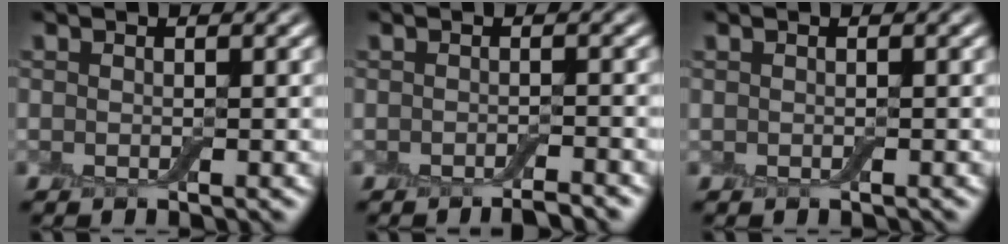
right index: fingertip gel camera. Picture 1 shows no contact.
{"total": 1.7, "force": [-1.4, 0.2, 1.0], "torque": [-0.008, -0.003, -0.023]}
{"total": 0.0}